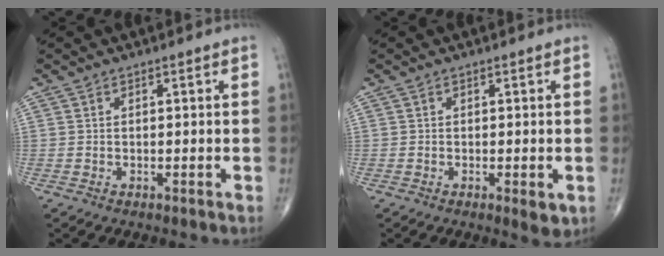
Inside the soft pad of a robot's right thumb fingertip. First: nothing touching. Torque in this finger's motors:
{"motor_torque": [0.47, 0.38, 0.32, -0.21, 0.11]}